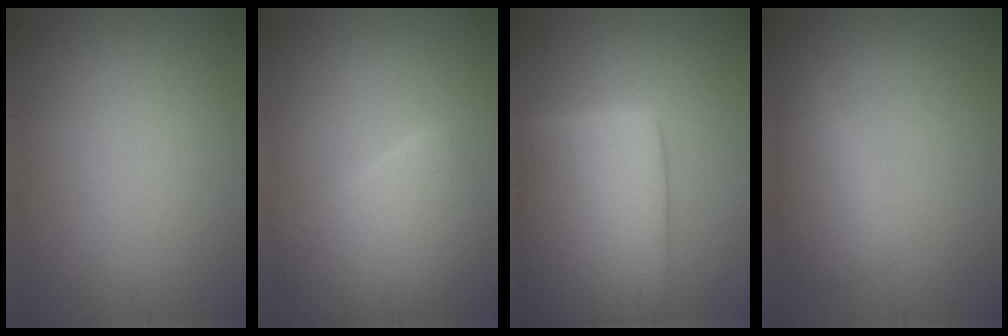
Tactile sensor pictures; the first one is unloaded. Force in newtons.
{"total": 6.2, "press": 6.2, "slide": 0.4}
{"total": 14.6, "press": 14.6, "slide": 0.1}
{"total": 2.6, "press": 2.6, "slide": 0.1}